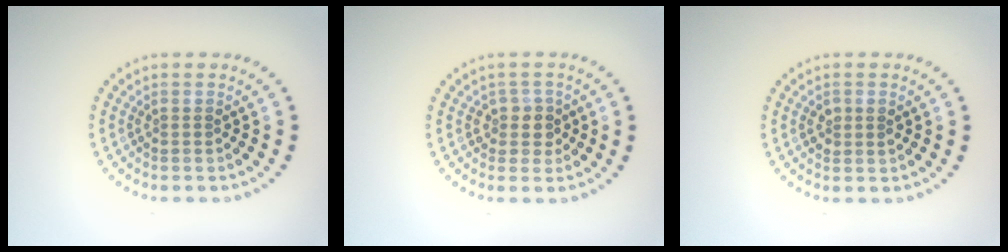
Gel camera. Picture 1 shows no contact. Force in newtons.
{"total": 2.1, "press": 1.6, "slide": 1.3}
{"total": 1.4, "press": 1.3, "slide": 0.2}